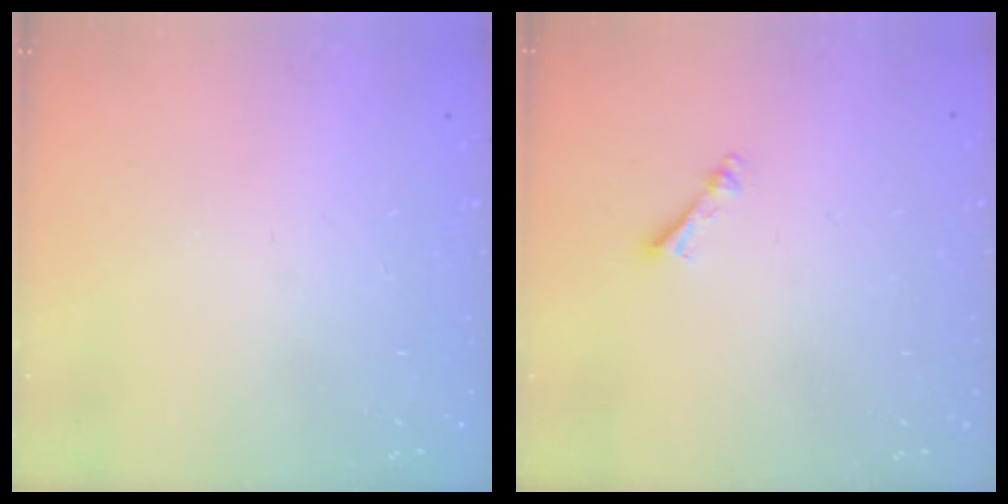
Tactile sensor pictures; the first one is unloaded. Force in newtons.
{"total": 2.4, "press": 2.3, "slide": 0.4}